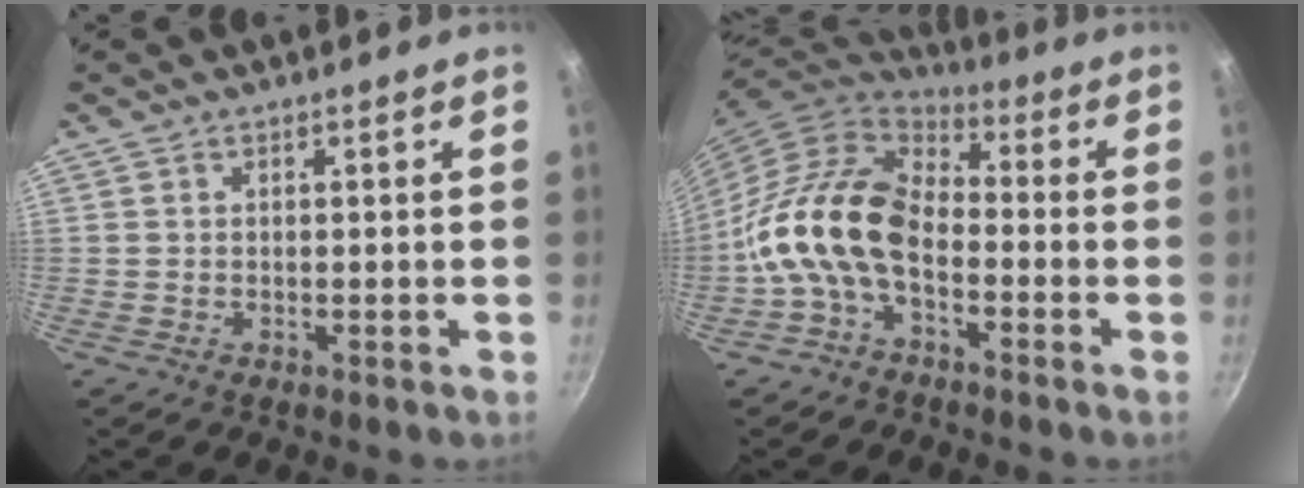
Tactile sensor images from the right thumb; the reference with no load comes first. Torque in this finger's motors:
{"motor_torque": [0.84, 1.52, 1.43, -1.34, 0.33]}